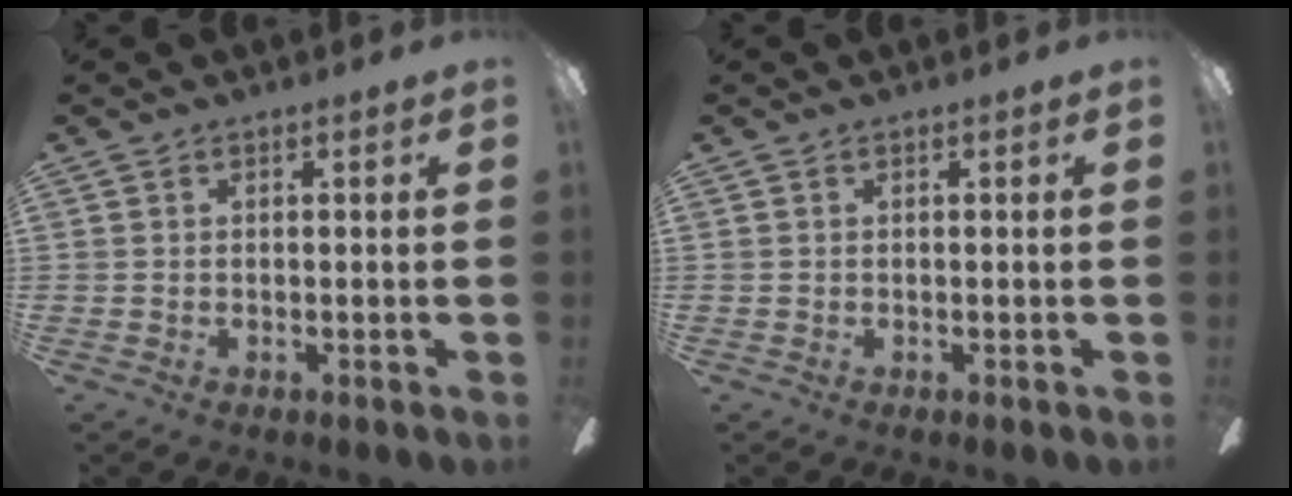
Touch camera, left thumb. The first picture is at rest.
{"total": 0.0}